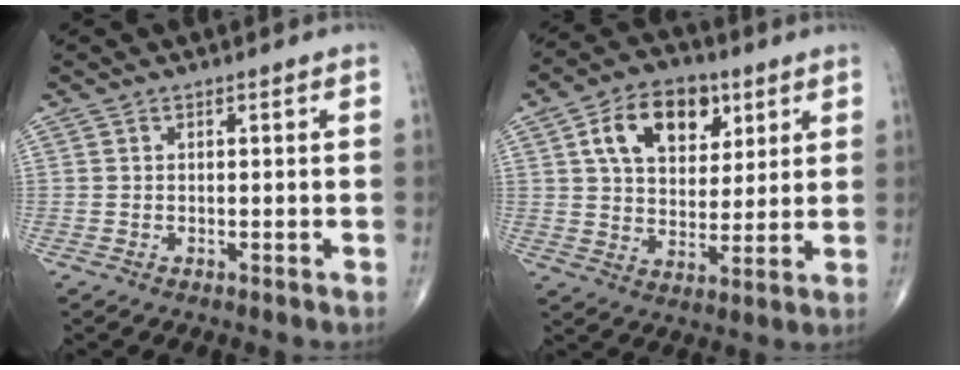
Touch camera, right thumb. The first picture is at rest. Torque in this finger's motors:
{"motor_torque": [0.72, 2.40, 0.44, -0.26, 0.04]}